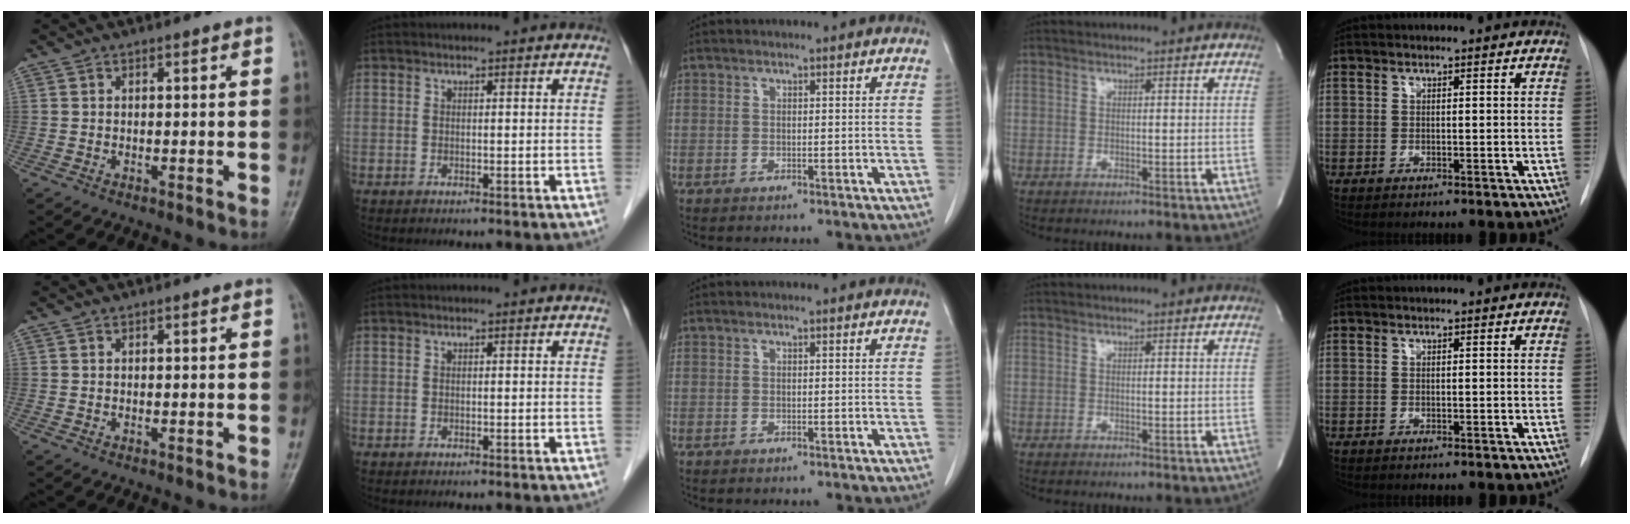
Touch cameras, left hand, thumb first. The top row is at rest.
{}